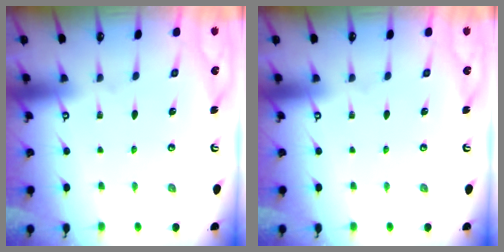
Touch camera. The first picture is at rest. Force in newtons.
{"total": 0.0}